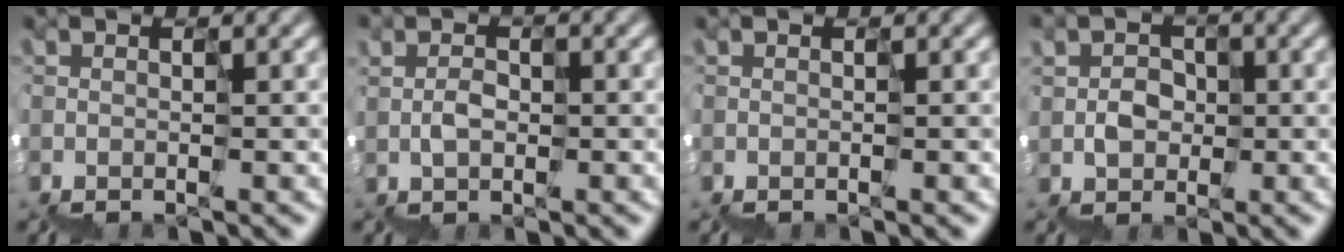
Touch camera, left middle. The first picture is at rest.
{"total": 1.0, "force": [0.8, 0.4, -0.4], "torque": [0.012, 0.014, 0.016]}
{"total": 0.0}
{"total": 2.1, "force": [0.4, 2.0, 0.1], "torque": [0.006, 0.013, 0.009]}